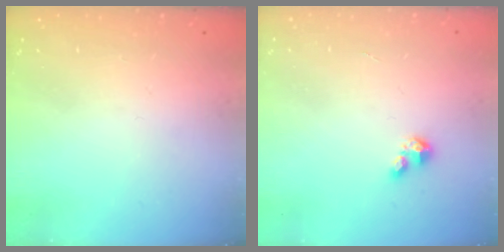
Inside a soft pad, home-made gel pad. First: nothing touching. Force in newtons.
{"total": 1.9, "press": 1.9, "slide": 0.1}